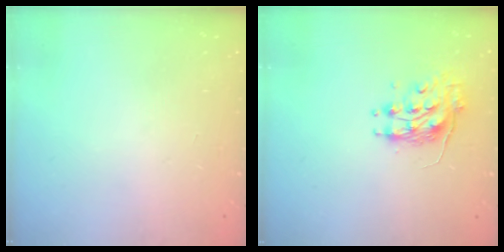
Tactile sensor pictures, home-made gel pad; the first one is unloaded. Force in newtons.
{"total": 8.8, "press": 8.8, "slide": 0.0}